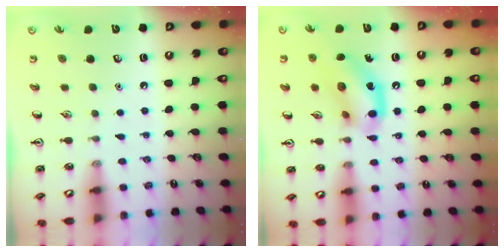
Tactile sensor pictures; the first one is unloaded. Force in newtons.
{"total": 13.2, "press": 12.9, "slide": 2.8}